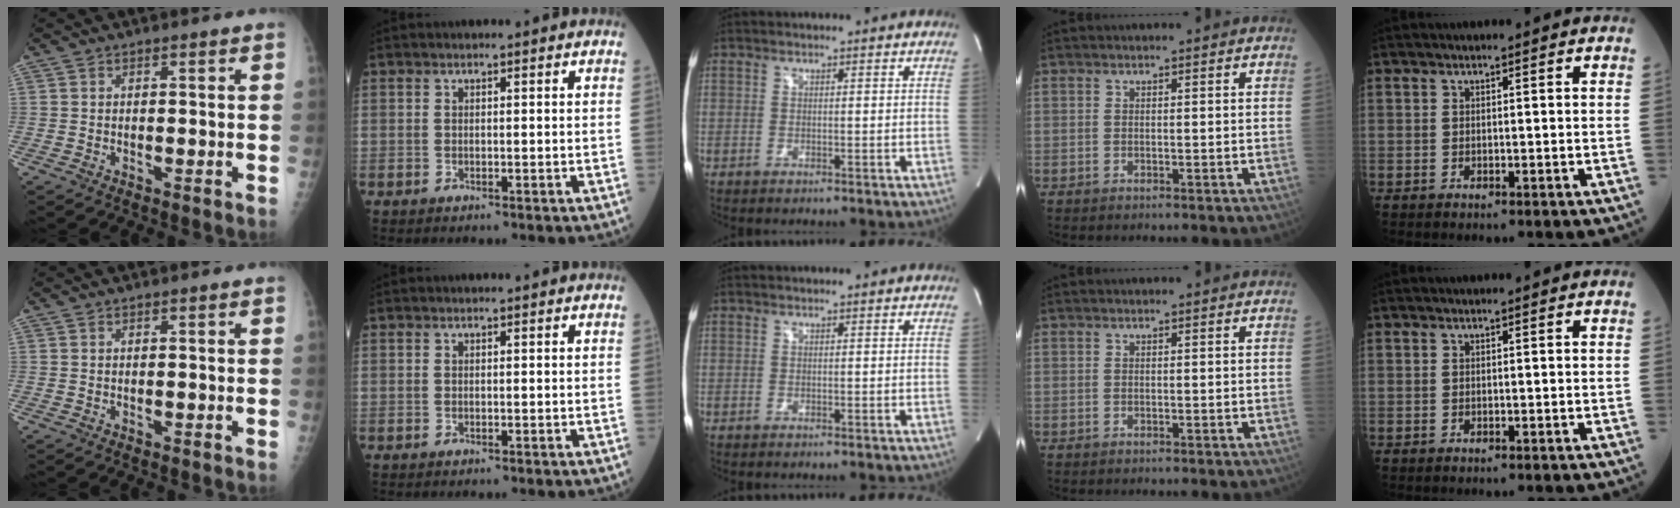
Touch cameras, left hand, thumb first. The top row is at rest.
{}